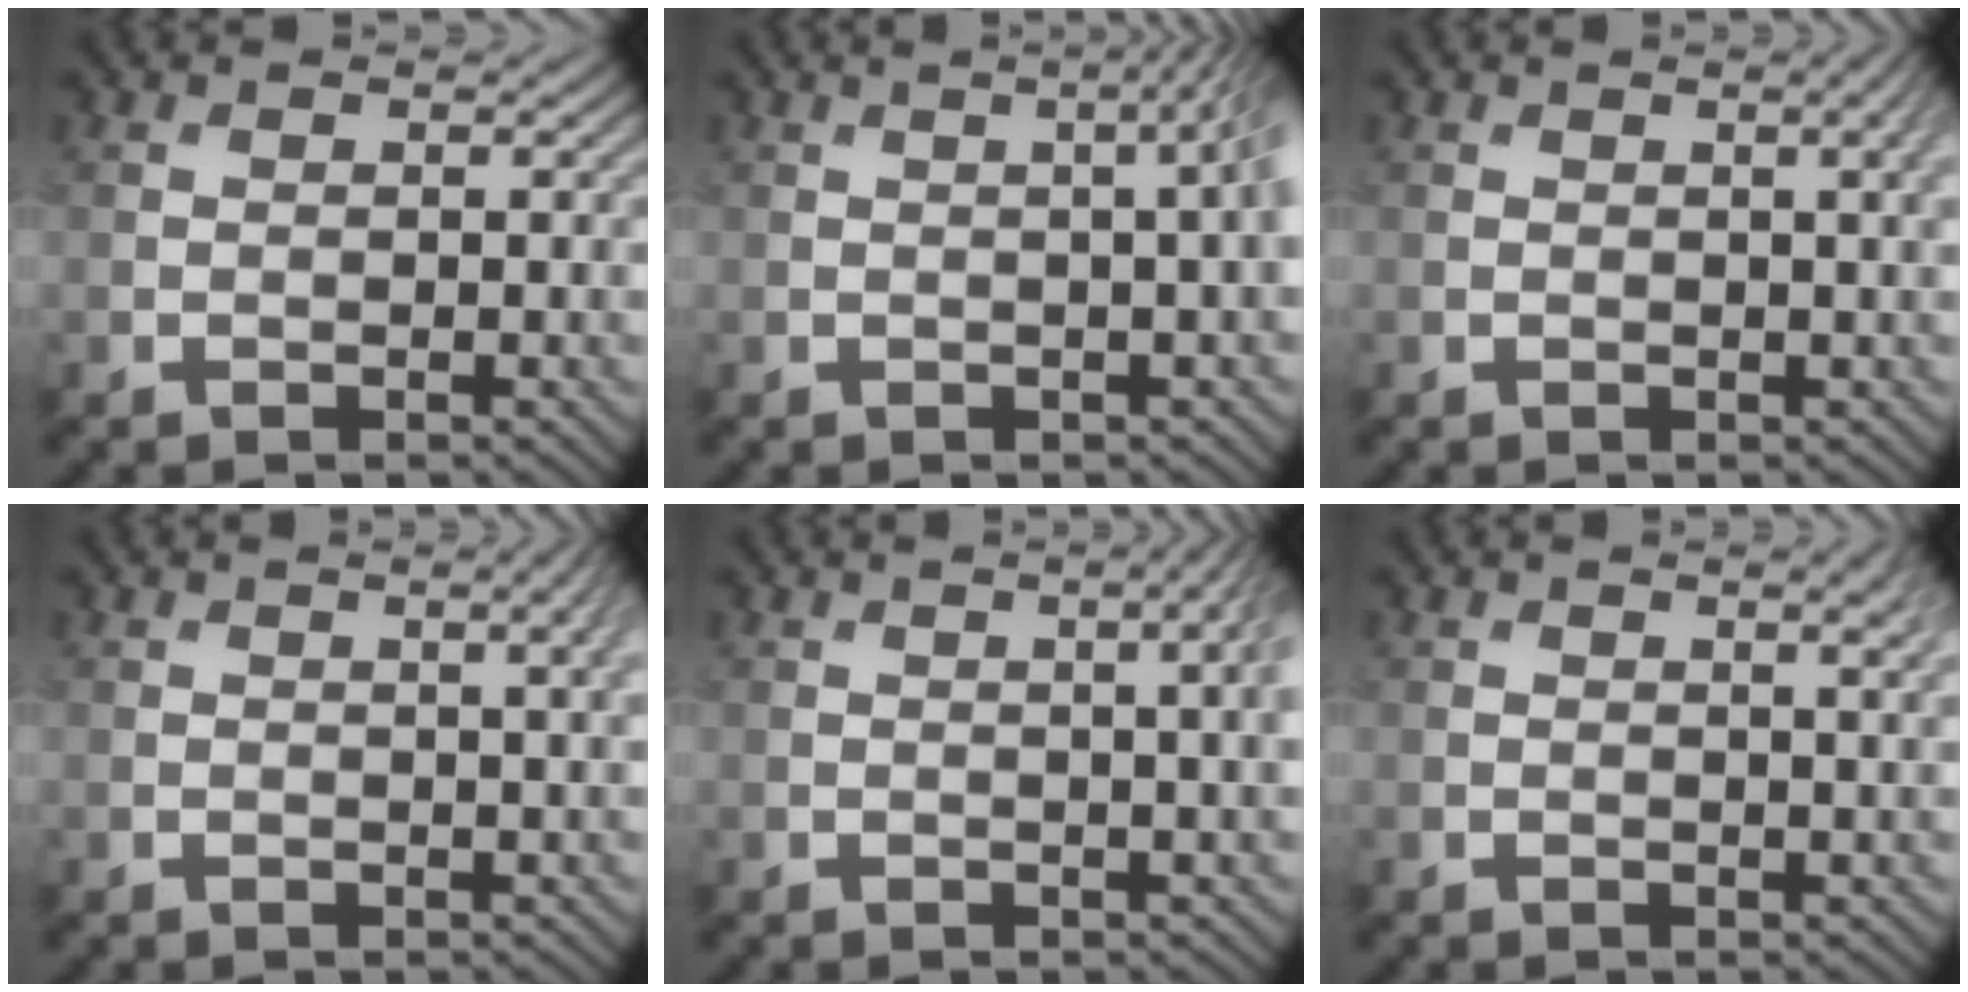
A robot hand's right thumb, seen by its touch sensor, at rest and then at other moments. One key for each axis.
{"total": 5.5, "fx": 0.5, "fy": 1.5, "fz": 5.2, "tx": -0.050, "ty": 0.022, "tz": 0.000}
{"total": 2.7, "fx": 0.8, "fy": 0.5, "fz": 2.5, "tx": -0.031, "ty": 0.007, "tz": 0.010}
{"total": 3.1, "fx": 1.0, "fy": 0.6, "fz": 2.9, "tx": -0.036, "ty": 0.008, "tz": 0.011}
{"total": 4.4, "fx": 0.7, "fy": 1.0, "fz": 4.2, "tx": -0.052, "ty": 0.014, "tz": 0.008}
{"total": 3.0, "fx": 1.2, "fy": 0.6, "fz": 2.6, "tx": -0.033, "ty": 0.005, "tz": 0.014}